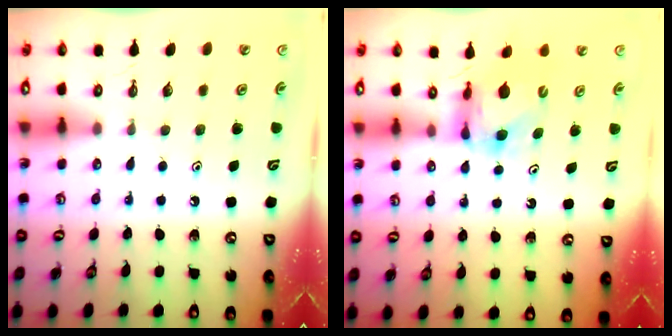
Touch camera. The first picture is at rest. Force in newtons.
{"total": 5.9, "press": 5.9, "slide": 0.6}